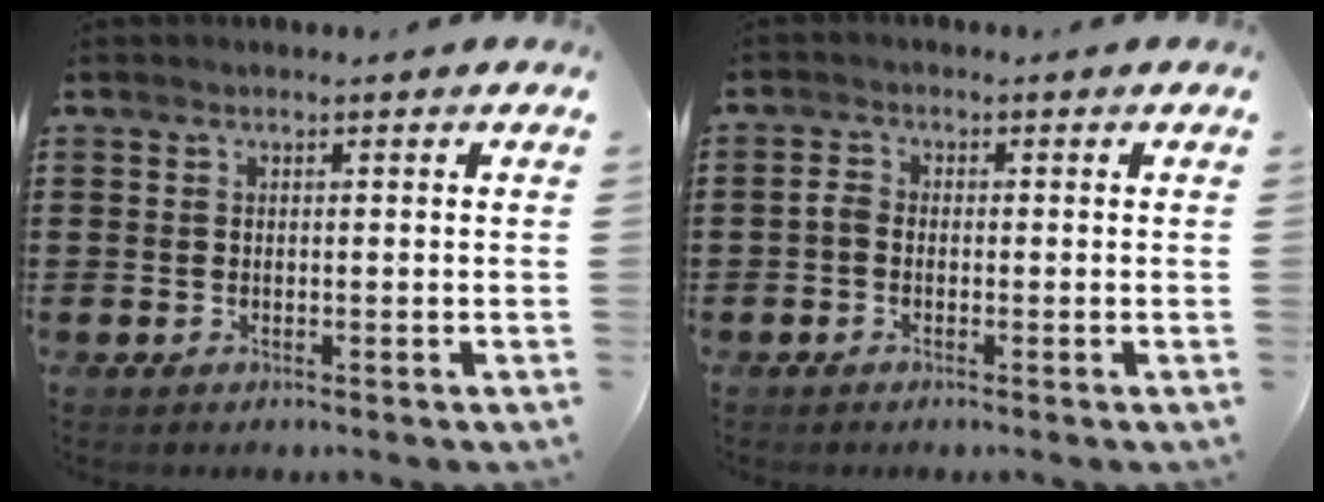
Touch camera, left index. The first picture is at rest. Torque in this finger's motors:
{"motor_torque": [-0.27, 0.54, 0.01, 0.01]}